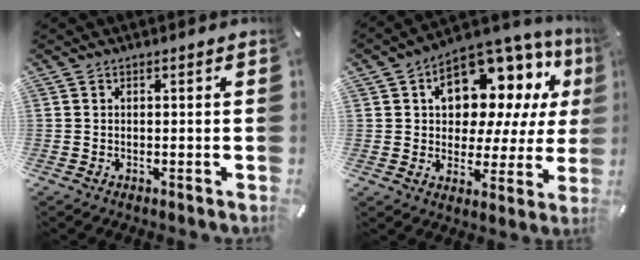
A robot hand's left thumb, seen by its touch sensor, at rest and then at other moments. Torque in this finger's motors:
{"motor_torque": [2.52, 2.49, 0.68, -0.23, 0.20]}